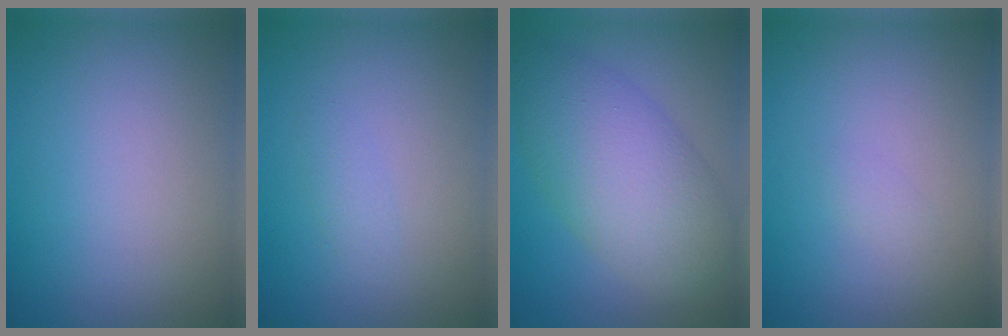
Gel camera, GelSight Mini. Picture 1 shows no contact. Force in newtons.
{"total": 1.0, "press": 1.0, "slide": 0.0}
{"total": 8.3, "press": 8.3, "slide": 0.4}
{"total": 0.5, "press": 0.5, "slide": 0.1}